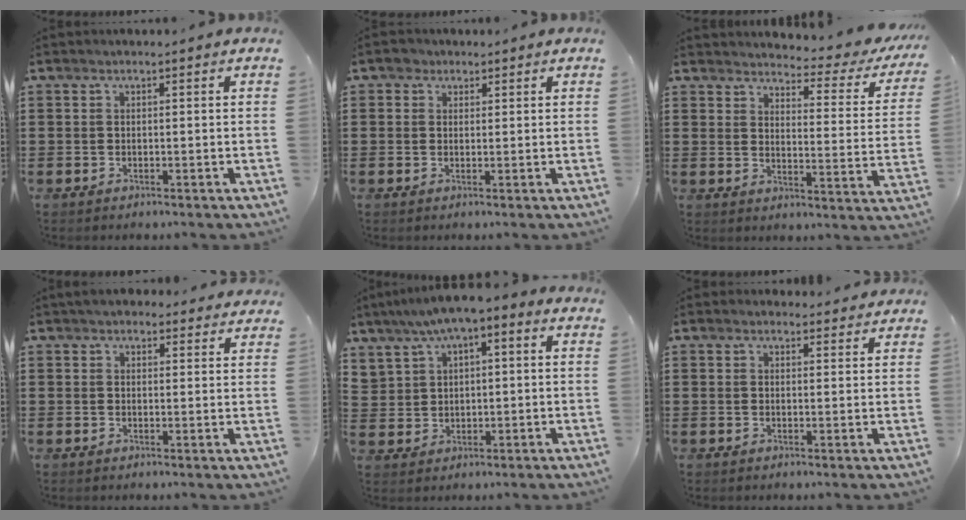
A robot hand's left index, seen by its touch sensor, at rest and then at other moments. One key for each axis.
{"total": 1.7, "fx": 1.2, "fy": 1.2, "fz": 0.2, "tx": 0.000, "ty": 0.004, "tz": 0.020}
{"total": 3.3, "fx": 3.2, "fy": 0.2, "fz": 1.1, "tx": -0.027, "ty": -0.034, "tz": 0.044}
{"total": 2.7, "fx": 2.5, "fy": 1.0, "fz": 0.5, "tx": -0.017, "ty": 0.001, "tz": 0.047}
{"total": 4.0, "fx": 1.7, "fy": 2.6, "fz": 2.4, "tx": -0.061, "ty": -0.004, "tz": 0.025}
{"total": 1.7, "fx": 1.6, "fy": 0.4, "fz": 0.2, "tx": 0.001, "ty": -0.001, "tz": 0.030}